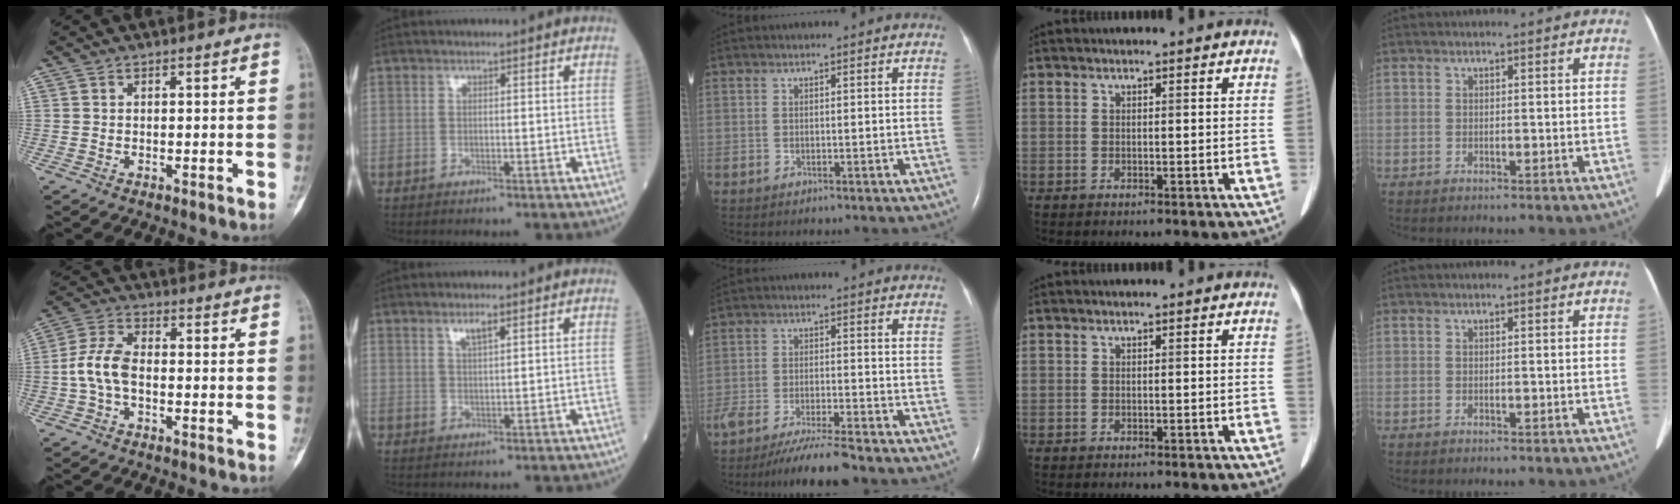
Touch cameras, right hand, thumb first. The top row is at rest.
{"thumb": {"total": 7.3, "force": [-1.2, 4.2, 5.9], "torque": [-0.129, 0.021, -0.030]}, "index": {"total": 2.0, "force": [1.3, 0.2, 1.5], "torque": [-0.031, 0.001, 0.027]}, "middle": {"total": 8.5, "force": [-7.3, 0.0, 4.3], "torque": [-0.068, -0.025, -0.121]}}